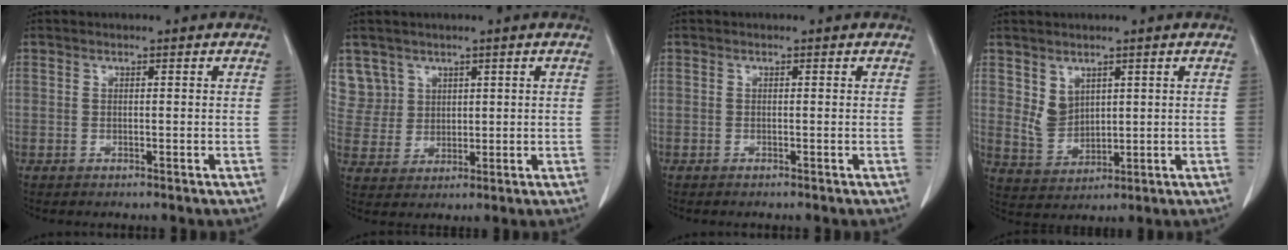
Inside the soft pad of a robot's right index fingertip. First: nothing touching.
{"total": 6.0, "force": [3.5, 4.8, -0.5], "torque": [0.022, 0.009, 0.077]}
{"total": 0.0}
{"total": 4.6, "force": [2.0, 3.3, 2.5], "torque": [-0.055, 0.005, 0.058]}